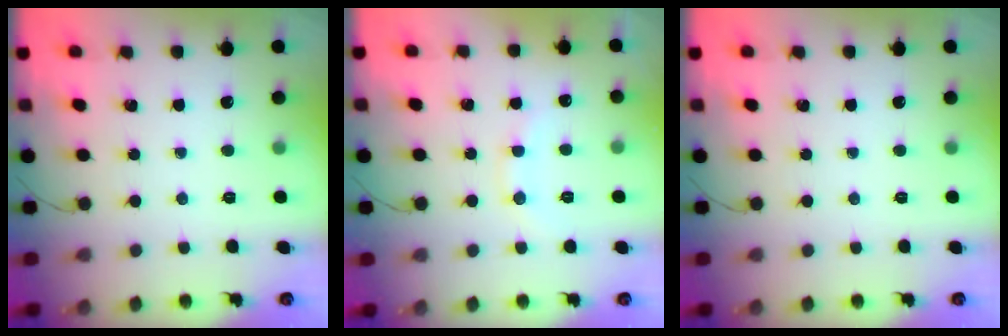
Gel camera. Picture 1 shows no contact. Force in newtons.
{"total": 9.2, "press": 9.1, "slide": 1.1}
{"total": 0.0}